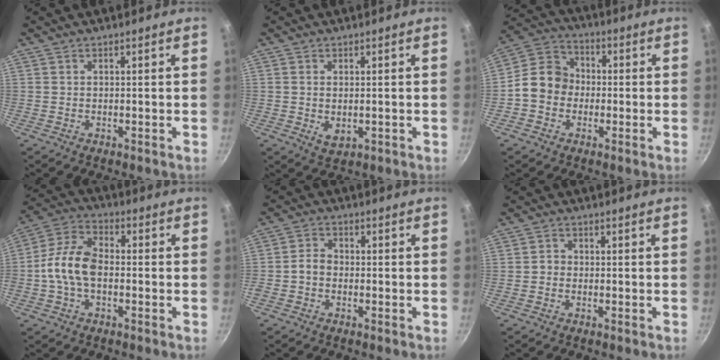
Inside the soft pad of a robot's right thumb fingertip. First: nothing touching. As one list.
[{"total": 3.2, "force": [-0.3, 1.9, 2.6], "torque": [-0.043, -0.009, 0.000]}, {"total": 9.7, "force": [-1.4, 8.3, 4.8], "torque": [-0.054, 0.031, -0.048]}, {"total": 10.8, "force": [-1.4, 6.4, 8.5], "torque": [-0.158, 0.038, -0.043]}, {"total": 3.2, "force": [-1.0, 2.4, 1.8], "torque": [-0.028, 0.019, -0.027]}, {"total": 1.5, "force": [-0.4, 1.3, 0.6], "torque": [-0.006, 0.008, -0.010]}]